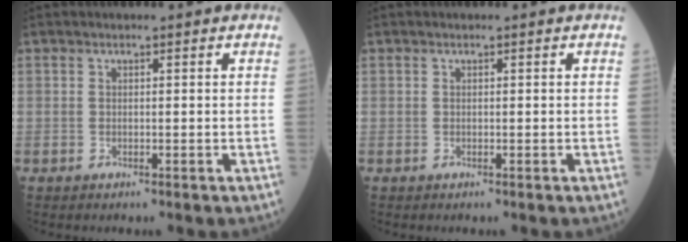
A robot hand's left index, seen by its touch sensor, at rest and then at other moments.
{"total": 0.0}